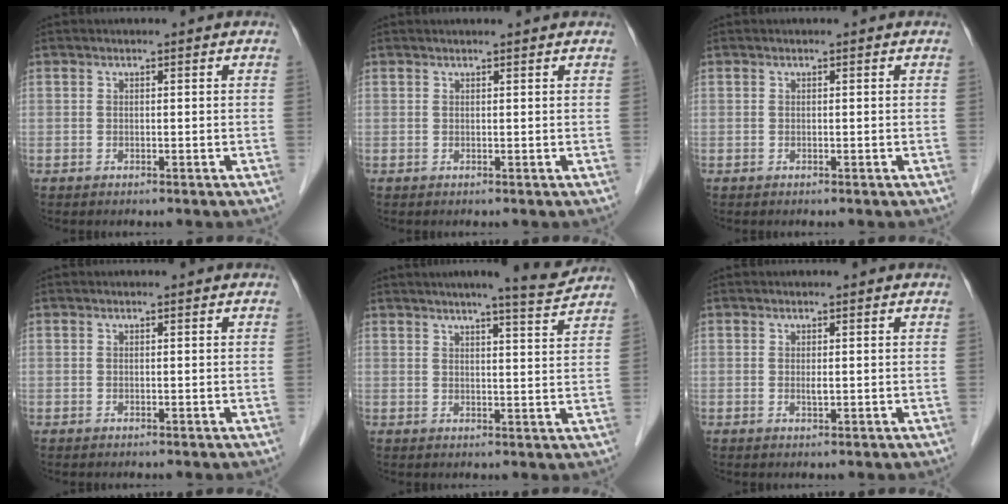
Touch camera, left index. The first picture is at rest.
{"total": 1.9, "force": [1.8, 0.0, 0.6], "torque": [-0.008, 0.009, 0.021]}
{"total": 0.0}
{"total": 0.0}
{"total": 6.7, "force": [6.1, -0.7, 2.8], "torque": [-0.047, -0.010, 0.075]}
{"total": 0.7, "force": [-0.1, 0.1, 0.7], "torque": [-0.017, -0.006, -0.001]}